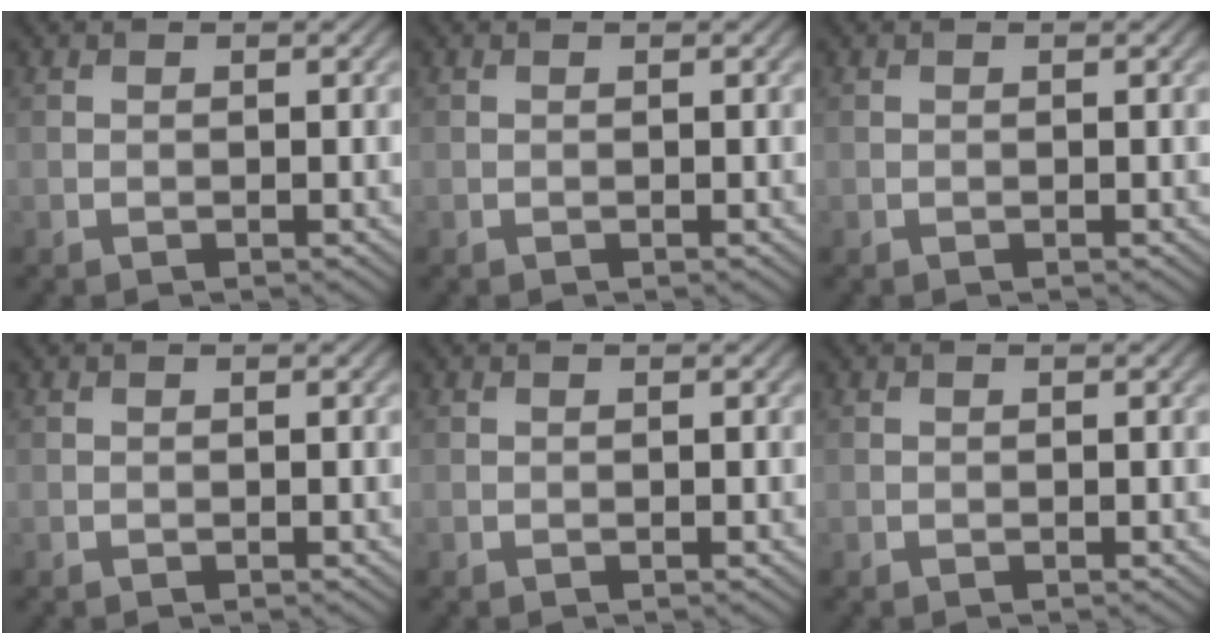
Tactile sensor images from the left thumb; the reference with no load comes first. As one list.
[{"total": 0.0}, {"total": 0.0}, {"total": 0.0}, {"total": 0.0}, {"total": 0.0}]